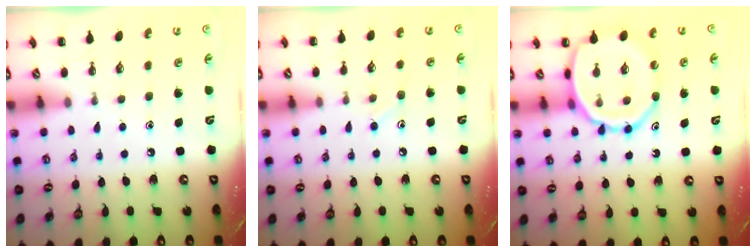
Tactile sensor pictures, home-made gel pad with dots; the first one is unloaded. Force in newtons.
{"total": 6.2, "press": 5.8, "slide": 2.0}
{"total": 13.3, "press": 13.1, "slide": 2.3}